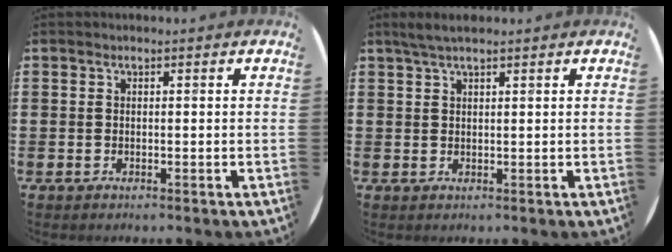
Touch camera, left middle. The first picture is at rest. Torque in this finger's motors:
{"motor_torque": [0.47, -0.41, 0.07, 0.02]}